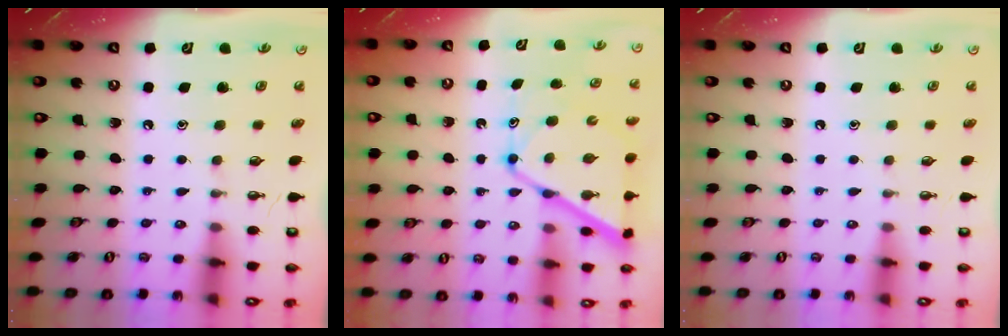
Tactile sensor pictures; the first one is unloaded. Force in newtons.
{"total": 14.0, "press": 14.0, "slide": 1.1}
{"total": 0.0}